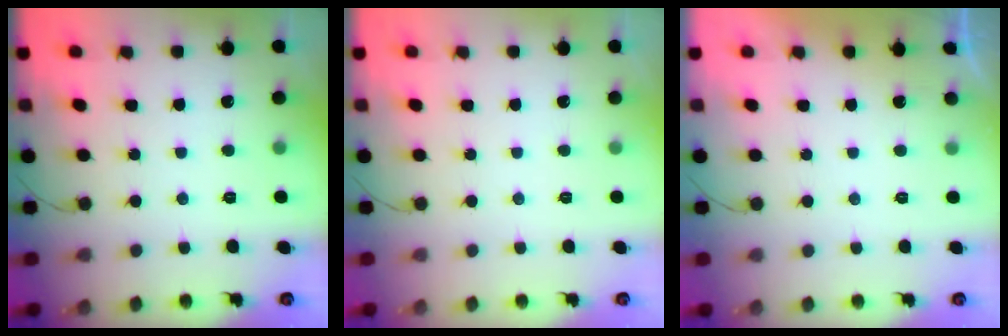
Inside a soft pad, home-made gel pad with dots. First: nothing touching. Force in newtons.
{"total": 0.0}
{"total": 0.8, "press": 0.8, "slide": 0.1}